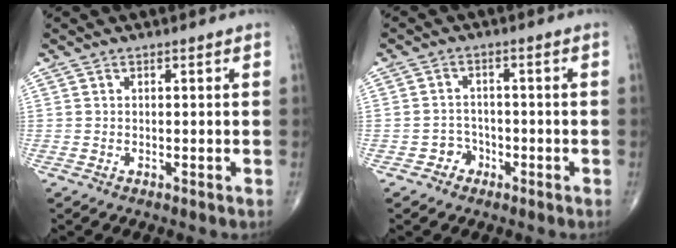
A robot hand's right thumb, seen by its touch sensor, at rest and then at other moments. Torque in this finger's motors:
{"motor_torque": [-0.02, 0.00, 0.09, 0.14, -0.02]}